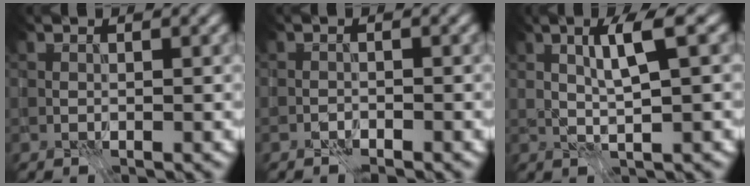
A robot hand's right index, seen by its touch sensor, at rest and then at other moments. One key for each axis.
{"total": 1.2, "fx": -1.1, "fy": 0.4, "fz": 0.3, "tx": -0.003, "ty": 0.004, "tz": -0.025}
{"total": 3.5, "fx": 1.1, "fy": 0.4, "fz": 3.3, "tx": -0.066, "ty": 0.008, "tz": 0.021}